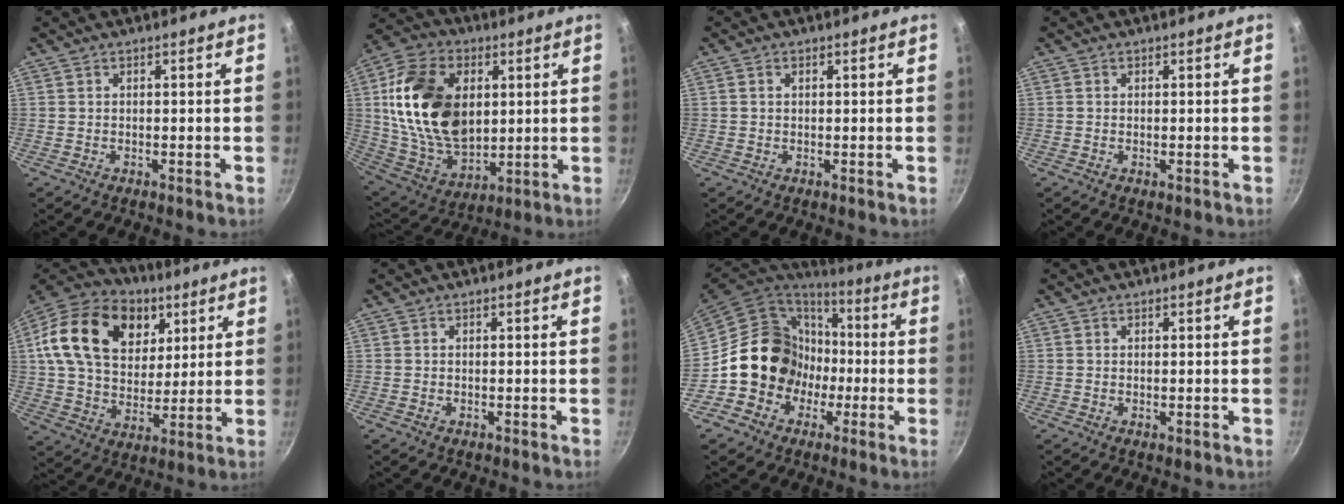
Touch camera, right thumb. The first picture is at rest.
{"total": 22.8, "force": [4.0, 15.2, 16.6], "torque": [-0.286, -0.011, 0.081]}
{"total": 0.9, "force": [0.3, 0.7, 0.6], "torque": [-0.009, 0.005, 0.004]}
{"total": 0.6, "force": [-0.1, 0.2, 0.6], "torque": [-0.009, 0.000, -0.002]}
{"total": 25.1, "force": [9.0, 17.8, 15.4], "torque": [-0.256, -0.002, 0.151]}
{"total": 0.0}
{"total": 18.5, "force": [-2.7, 16.3, 8.2], "torque": [-0.105, 0.055, -0.038]}
{"total": 0.8, "force": [-0.1, 0.3, 0.7], "torque": [-0.011, -0.001, -0.002]}